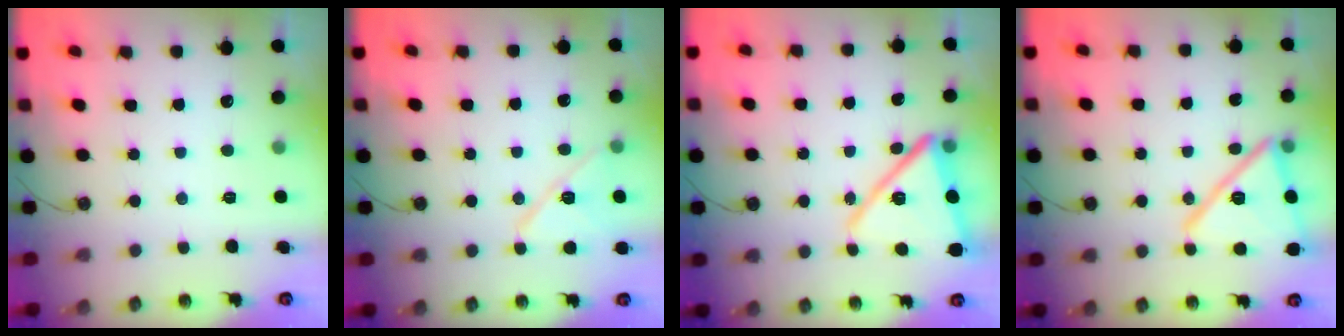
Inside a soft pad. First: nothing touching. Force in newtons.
{"total": 11.8, "press": 11.7, "slide": 1.7}
{"total": 16.4, "press": 16.4, "slide": 1.1}
{"total": 19.0, "press": 19.0, "slide": 0.6}